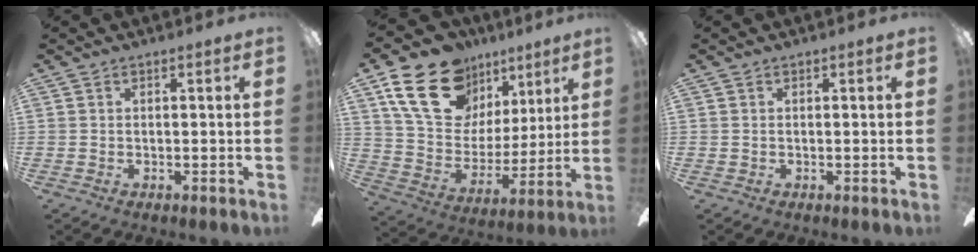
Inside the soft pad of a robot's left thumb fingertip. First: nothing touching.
{"total": 22.3, "force": [12.3, 15.0, 11.0], "torque": [-0.188, -0.051, 0.229]}
{"total": 0.0}